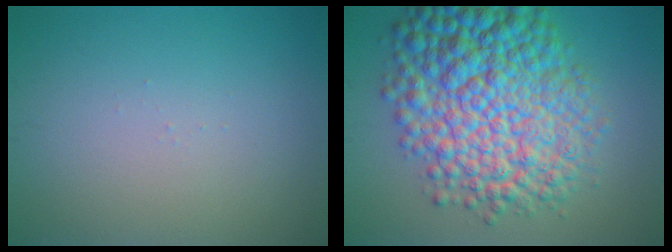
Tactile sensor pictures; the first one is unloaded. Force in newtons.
{"total": 12.5, "press": 12.5, "slide": 0.2}